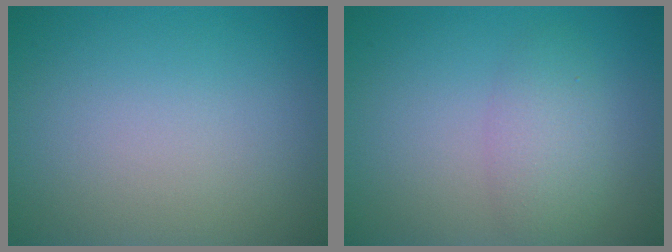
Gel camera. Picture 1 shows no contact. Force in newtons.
{"total": 2.8, "press": 2.8, "slide": 0.1}